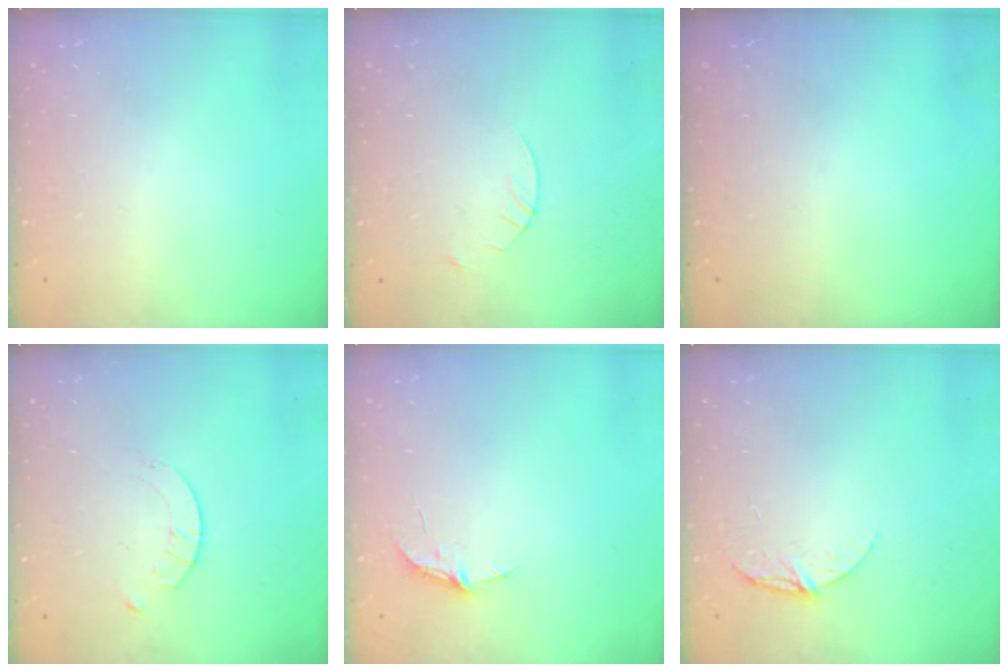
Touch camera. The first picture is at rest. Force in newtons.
{"total": 1.4, "press": 1.4, "slide": 0.2}
{"total": 0.0}
{"total": 1.6, "press": 1.6, "slide": 0.2}
{"total": 3.8, "press": 3.8, "slide": 0.3}
{"total": 7.6, "press": 7.6, "slide": 0.6}